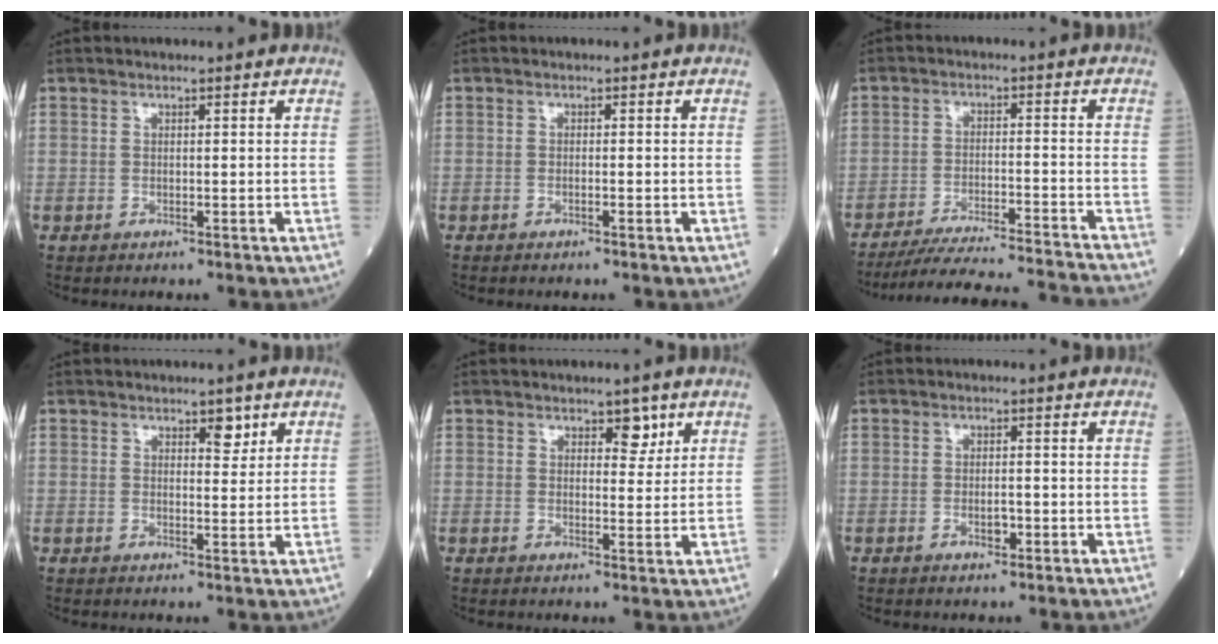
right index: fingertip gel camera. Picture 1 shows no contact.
{"total": 0.6, "force": [-0.2, 0.1, 0.5], "torque": [-0.012, 0.002, 0.001]}
{"total": 18.5, "force": [-17.5, -0.6, 6.0], "torque": [-0.090, -0.027, -0.249]}
{"total": 2.5, "force": [1.5, 1.1, 1.6], "torque": [-0.017, -0.003, 0.022]}
{"total": 2.6, "force": [1.6, 1.3, 1.6], "torque": [-0.015, -0.002, 0.023]}
{"total": 1.9, "force": [-0.8, 0.8, 1.6], "torque": [-0.029, 0.002, -0.009]}